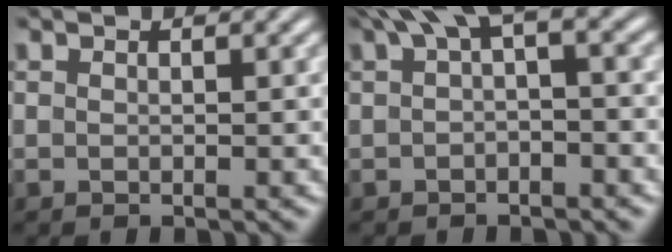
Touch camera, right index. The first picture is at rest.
{"total": 4.2, "force": [1.8, 1.6, 3.4], "torque": [-0.066, 0.013, 0.025]}